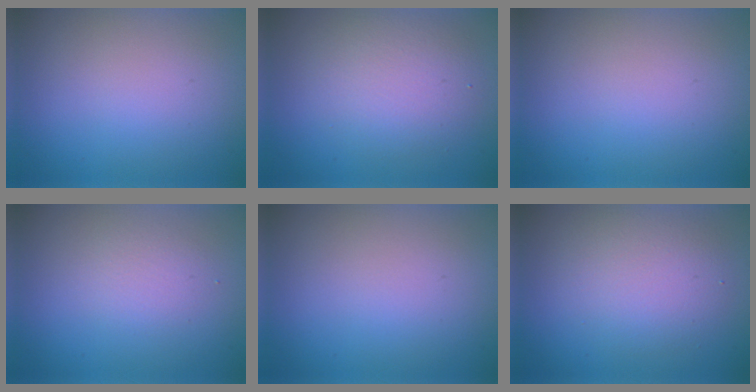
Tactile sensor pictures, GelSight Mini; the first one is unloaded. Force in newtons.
{"total": 4.0, "press": 4.0, "slide": 0.3}
{"total": 0.0}
{"total": 1.5, "press": 1.5, "slide": 0.1}
{"total": 0.0}
{"total": 3.8, "press": 3.8, "slide": 0.5}